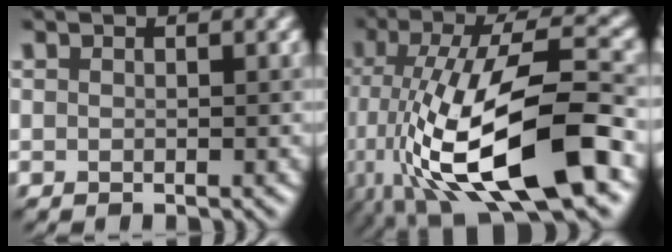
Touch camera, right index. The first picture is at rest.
{"total": 14.9, "force": [-4.5, 4.8, 13.4], "torque": [-0.234, 0.000, -0.081]}